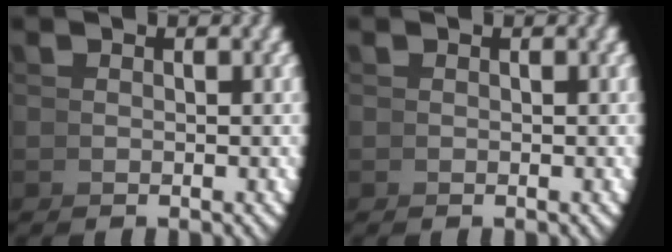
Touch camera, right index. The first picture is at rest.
{"total": 0.0}